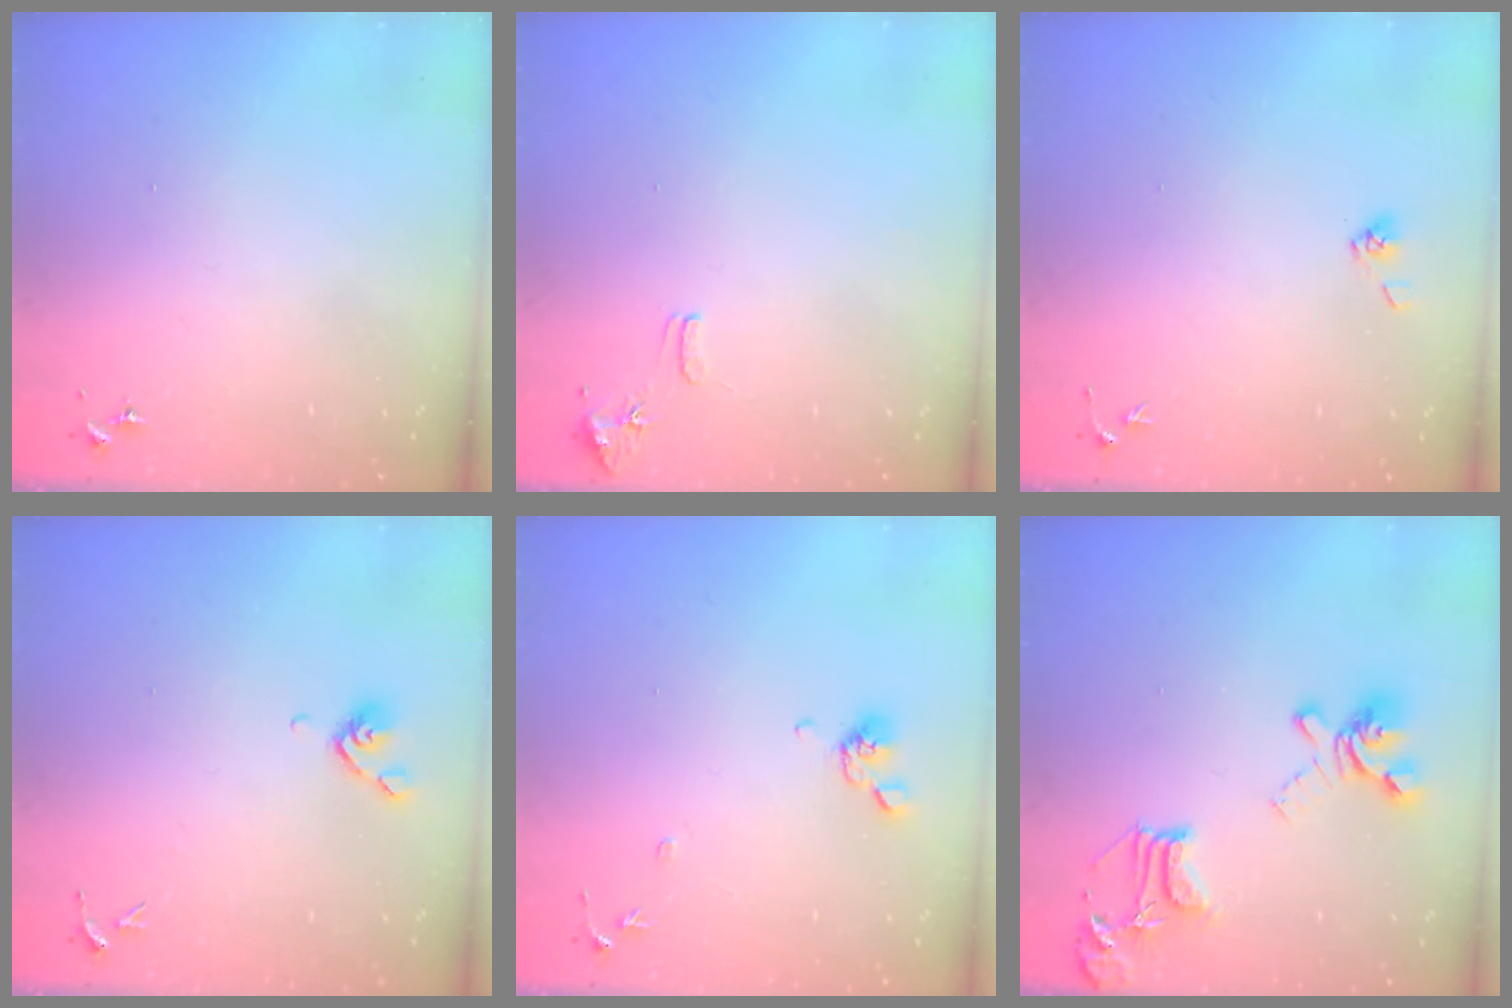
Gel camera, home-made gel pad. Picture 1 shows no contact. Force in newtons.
{"total": 8.1, "press": 8.1, "slide": 0.7}
{"total": 3.9, "press": 3.5, "slide": 1.7}
{"total": 5.5, "press": 5.3, "slide": 1.5}
{"total": 8.3, "press": 8.2, "slide": 1.6}
{"total": 17.0, "press": 17.0, "slide": 1.4}